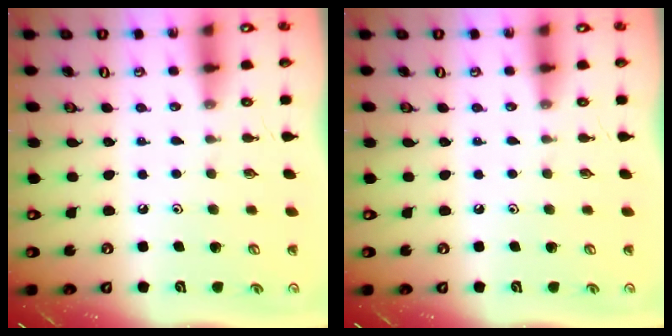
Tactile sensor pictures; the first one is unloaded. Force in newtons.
{"total": 0.0}